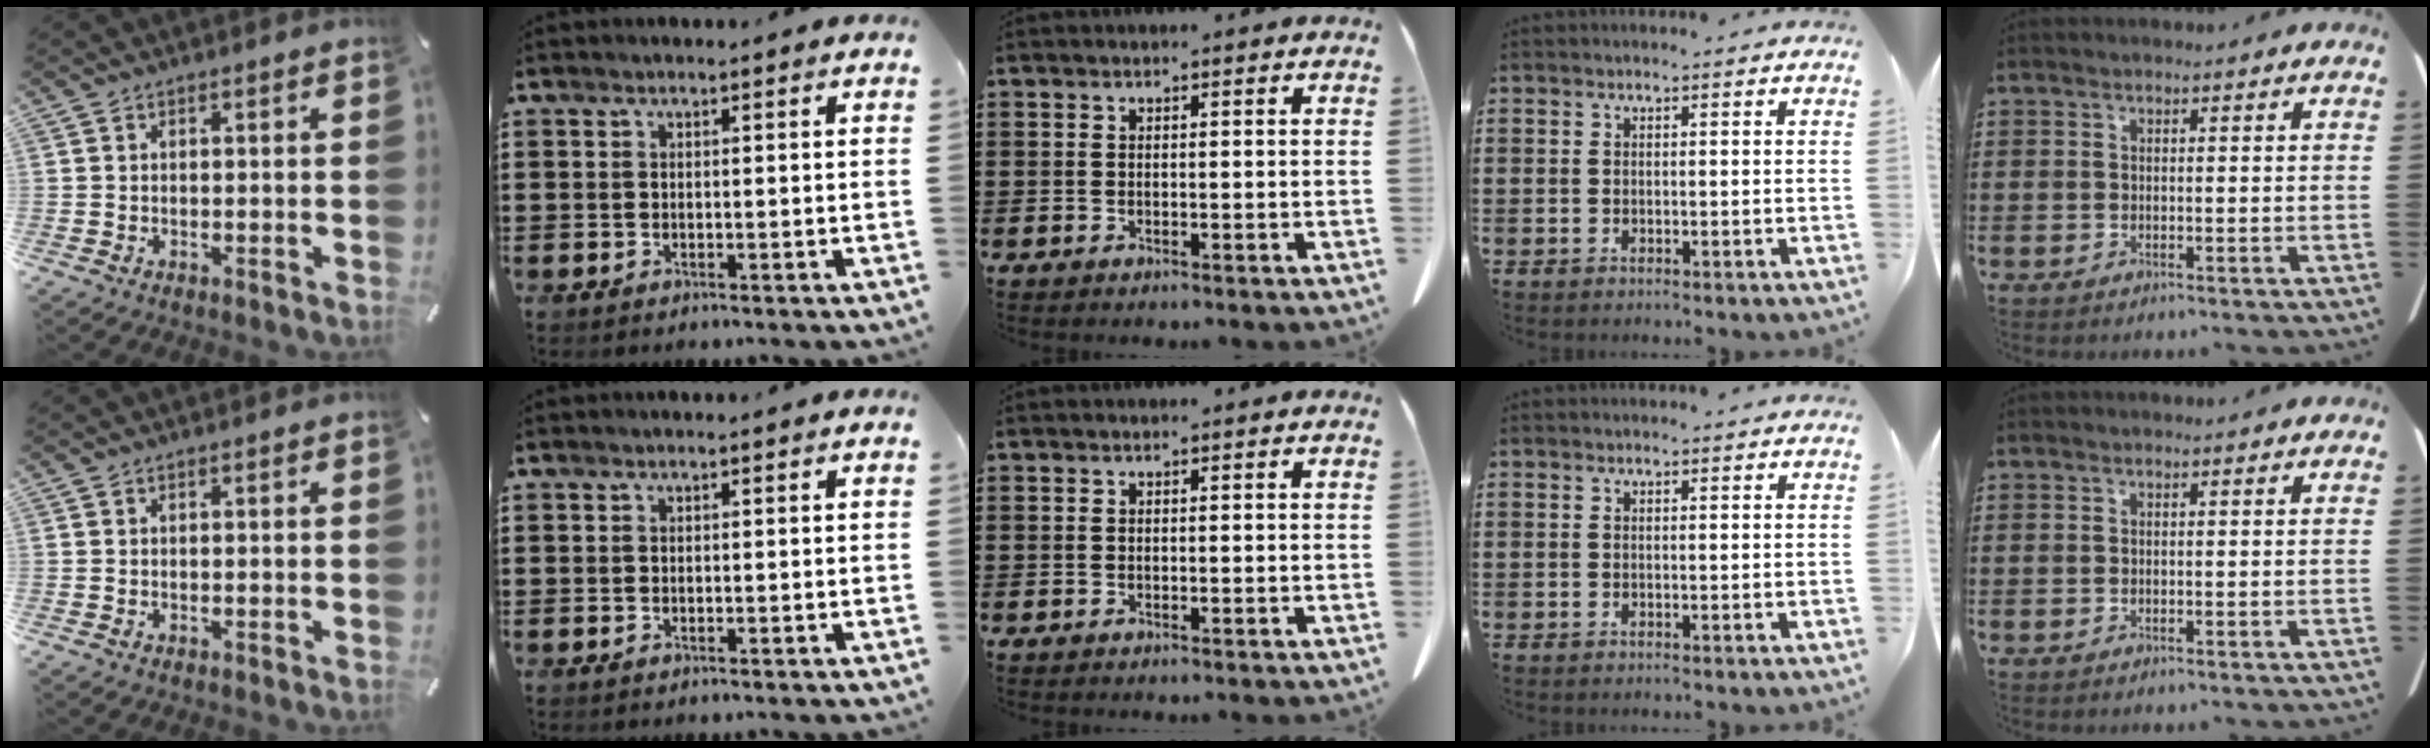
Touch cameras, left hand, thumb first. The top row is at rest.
{}